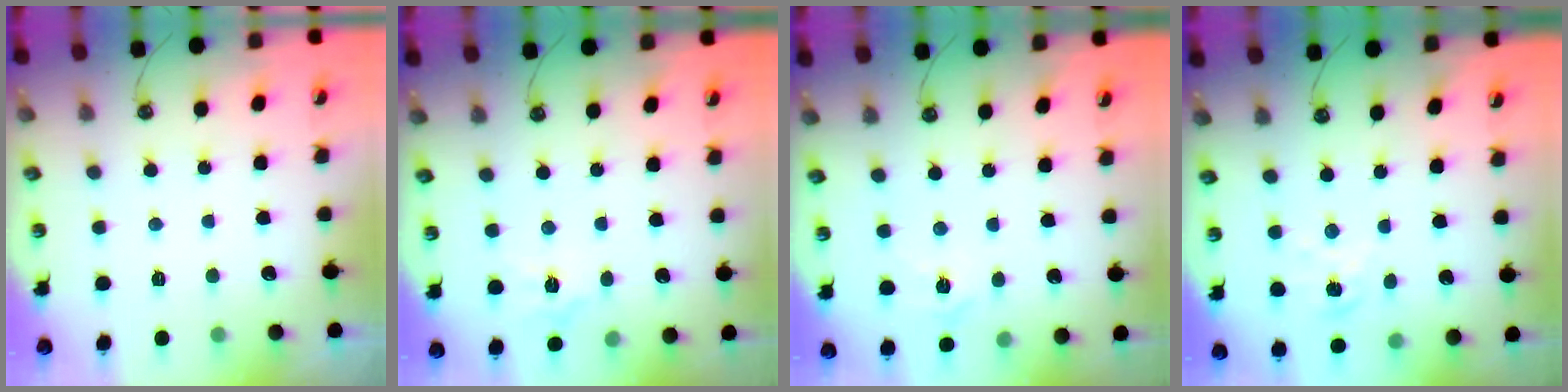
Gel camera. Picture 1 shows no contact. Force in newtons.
{"total": 5.5, "press": 5.4, "slide": 0.6}
{"total": 4.6, "press": 4.6, "slide": 0.7}
{"total": 2.8, "press": 2.7, "slide": 0.3}